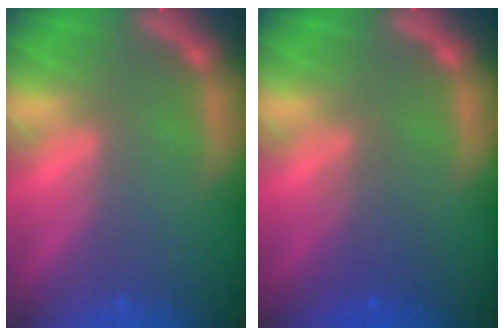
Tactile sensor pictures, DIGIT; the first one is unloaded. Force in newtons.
{"total": 2.5}